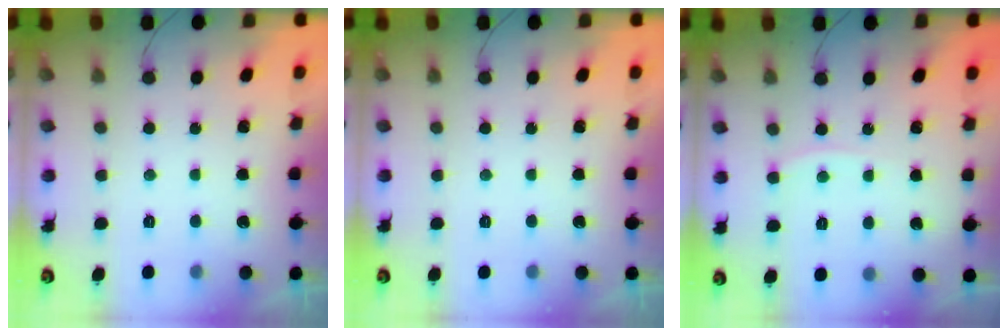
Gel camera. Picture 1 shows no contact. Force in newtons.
{"total": 0.0}
{"total": 4.1, "press": 4.1, "slide": 0.6}